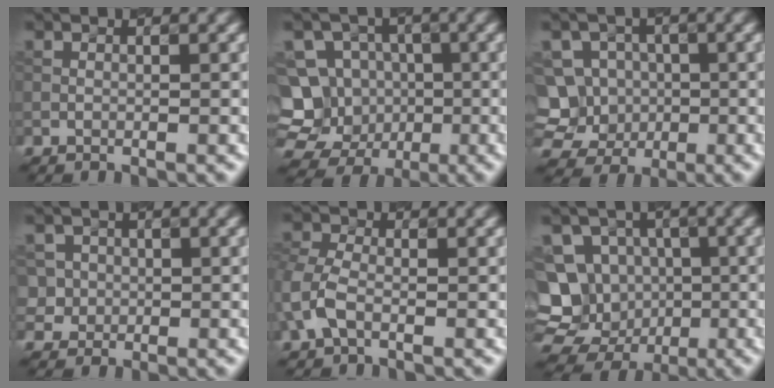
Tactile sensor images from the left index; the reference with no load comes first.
{"total": 11.6, "force": [-2.0, 11.2, 2.2], "torque": [-0.075, 0.021, -0.046]}
{"total": 8.1, "force": [-1.2, 7.8, 1.8], "torque": [-0.037, 0.027, -0.051]}
{"total": 2.9, "force": [0.4, 2.9, 0.3], "torque": [0.004, 0.011, 0.003]}
{"total": 3.1, "force": [-1.0, 2.1, 2.1], "torque": [-0.060, 0.008, -0.030]}
{"total": 12.2, "force": [-2.1, 11.6, 3.4], "torque": [-0.088, 0.013, -0.045]}